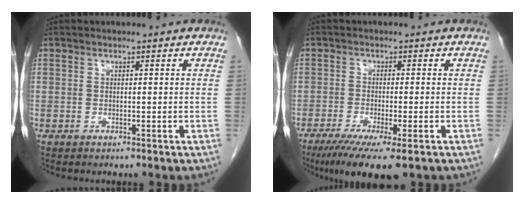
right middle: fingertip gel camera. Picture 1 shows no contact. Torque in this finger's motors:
{"motor_torque": [0.90, -0.88, 0.24, 0.07]}